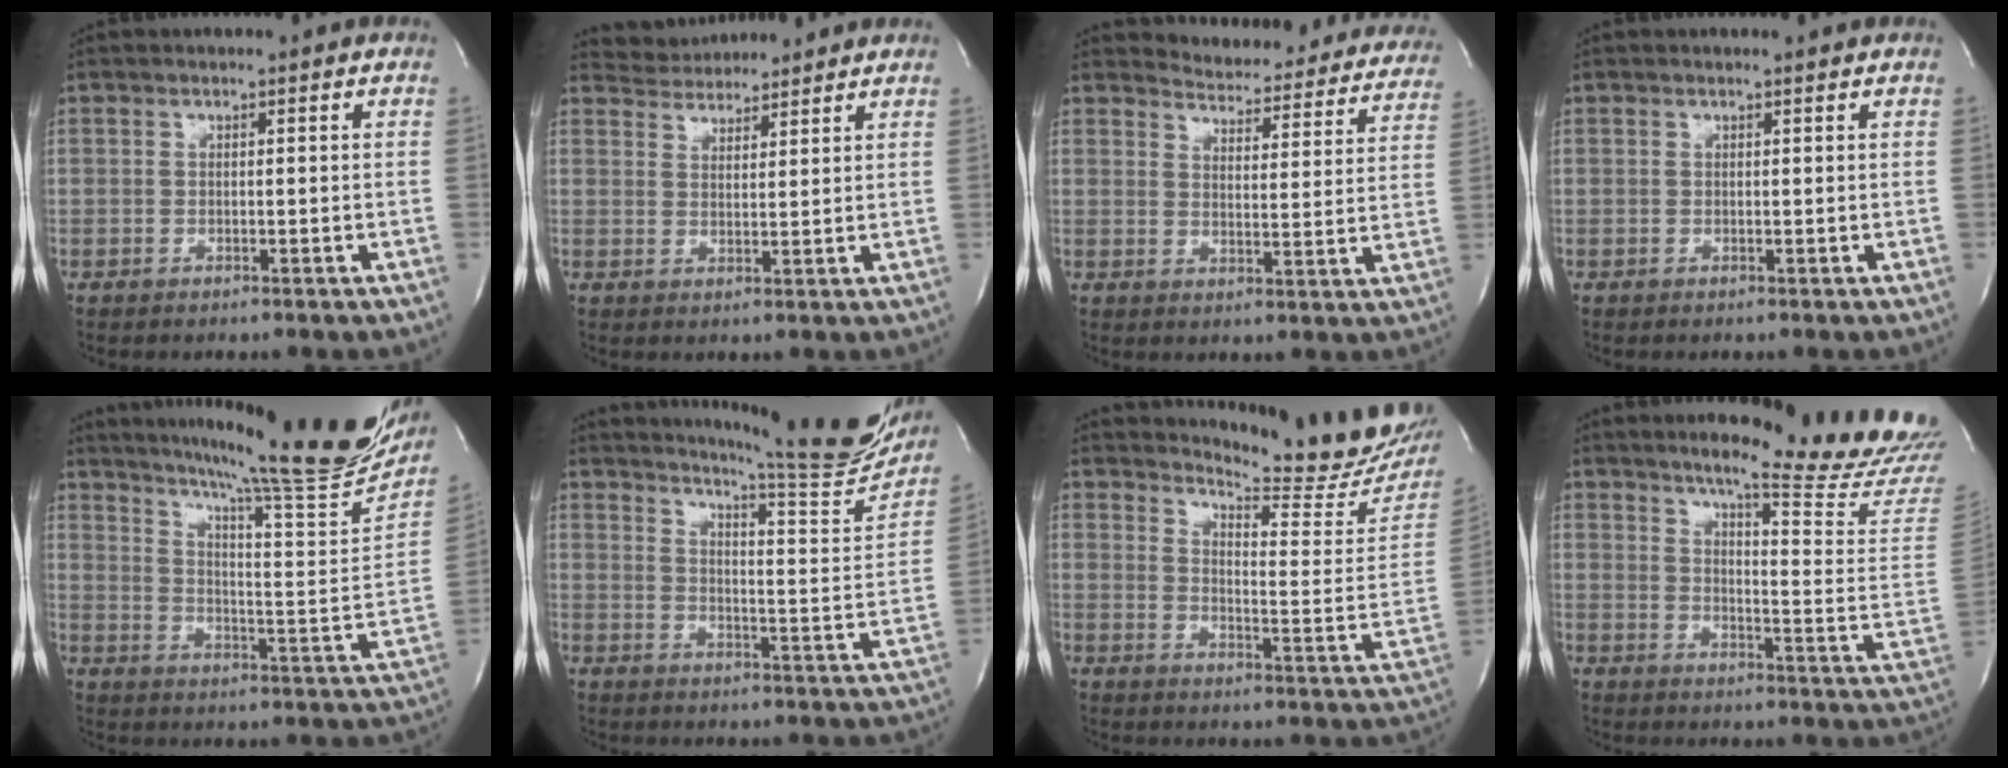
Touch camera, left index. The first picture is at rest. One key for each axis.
{"total": 6.1, "fx": 5.9, "fy": 1.2, "fz": 0.2, "tx": -0.007, "ty": 0.022, "tz": 0.092}
{"total": 18.8, "fx": 18.0, "fy": 4.3, "fz": 3.1, "tx": -0.022, "ty": -0.060, "tz": 0.197}
{"total": 1.0, "fx": 1.0, "fy": -0.1, "fz": 0.0, "tx": -0.010, "ty": -0.004, "tz": 0.011}
{"total": 27.0, "fx": 23.1, "fy": 1.4, "fz": 13.9, "tx": -0.216, "ty": -0.068, "tz": 0.300}
{"total": 20.7, "fx": 19.0, "fy": 0.9, "fz": 8.3, "tx": -0.122, "ty": -0.082, "tz": 0.231}
{"total": 18.9, "fx": 18.2, "fy": 1.3, "fz": 5.1, "tx": -0.074, "ty": -0.118, "tz": 0.213}
{"total": 21.7, "fx": 19.4, "fy": -0.4, "fz": 9.8, "tx": -0.140, "ty": -0.115, "tz": 0.234}